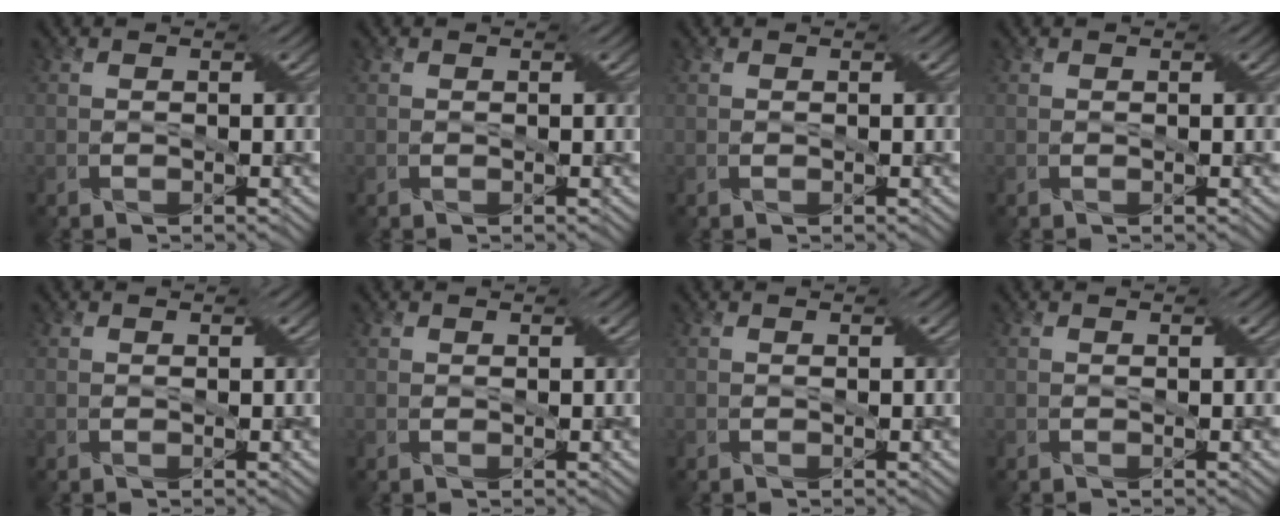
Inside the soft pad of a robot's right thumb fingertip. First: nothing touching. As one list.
[{"total": 0.0}, {"total": 0.0}, {"total": 0.0}, {"total": 0.0}, {"total": 0.0}, {"total": 0.0}, {"total": 0.0}]